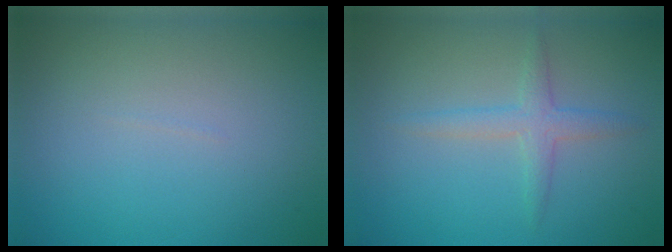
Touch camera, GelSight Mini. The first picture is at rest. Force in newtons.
{"total": 2.2, "press": 2.2, "slide": 0.1}